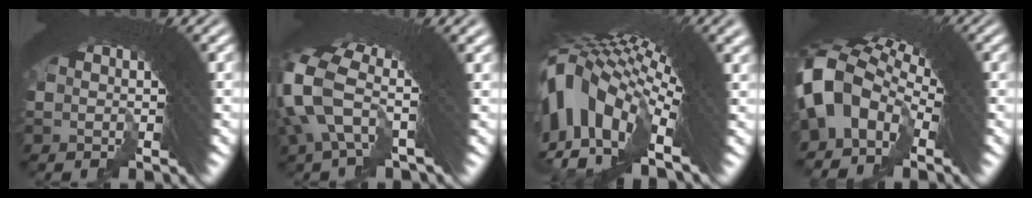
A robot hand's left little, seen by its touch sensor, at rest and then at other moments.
{"total": 4.6, "force": [0.5, 1.7, 4.2], "torque": [-0.110, -0.017, 0.014]}
{"total": 10.2, "force": [-1.2, 5.6, 8.4], "torque": [-0.164, -0.012, -0.021]}
{"total": 8.6, "force": [0.8, 6.2, 5.9], "torque": [-0.124, -0.007, 0.007]}